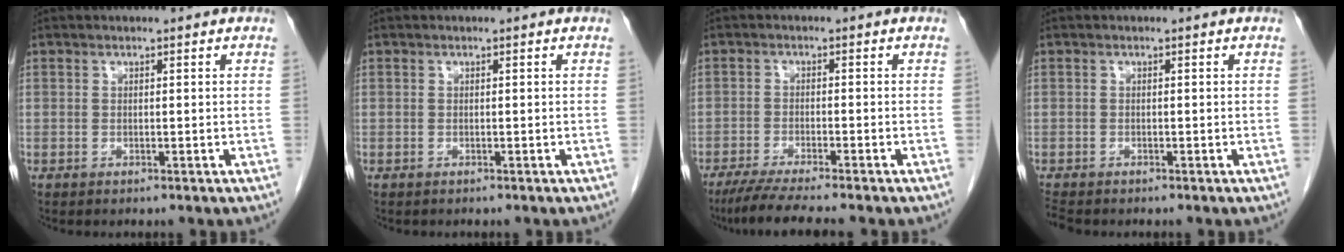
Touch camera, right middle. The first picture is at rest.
{"total": 0.0}
{"total": 7.4, "force": [-6.2, -0.4, 4.0], "torque": [-0.060, -0.022, -0.103]}
{"total": 1.7, "force": [-1.6, 0.4, 0.5], "torque": [-0.018, -0.009, -0.028]}